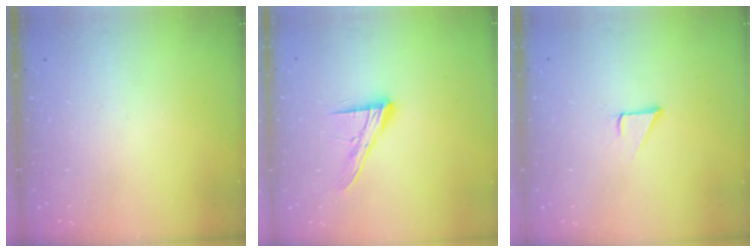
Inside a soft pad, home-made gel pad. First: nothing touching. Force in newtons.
{"total": 13.4, "press": 13.3, "slide": 1.1}
{"total": 1.9, "press": 1.9, "slide": 0.1}